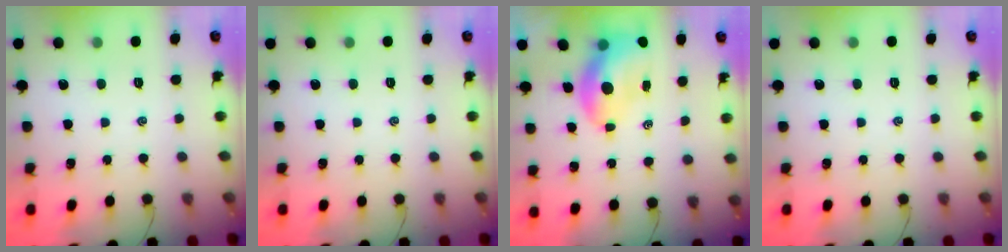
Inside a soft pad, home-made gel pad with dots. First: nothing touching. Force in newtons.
{"total": 0.0}
{"total": 7.8, "press": 7.7, "slide": 1.6}
{"total": 0.0}